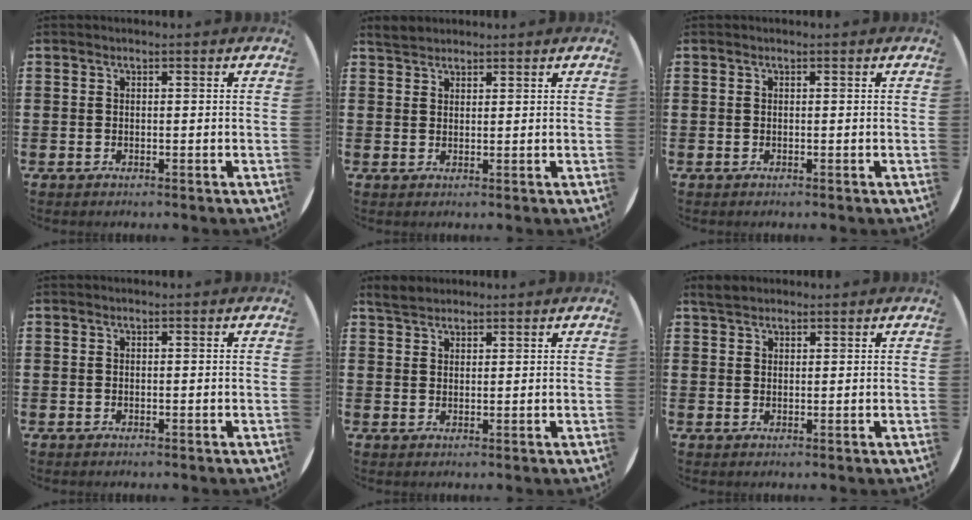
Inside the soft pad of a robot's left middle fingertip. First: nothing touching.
{"total": 2.0, "force": [1.9, 0.6, 0.2], "torque": [0.001, 0.002, 0.036]}
{"total": 0.0}
{"total": 0.0}
{"total": 2.6, "force": [2.3, 0.9, 0.5], "torque": [-0.006, 0.004, 0.043]}
{"total": 2.2, "force": [2.0, 0.8, 0.6], "torque": [-0.008, 0.004, 0.036]}